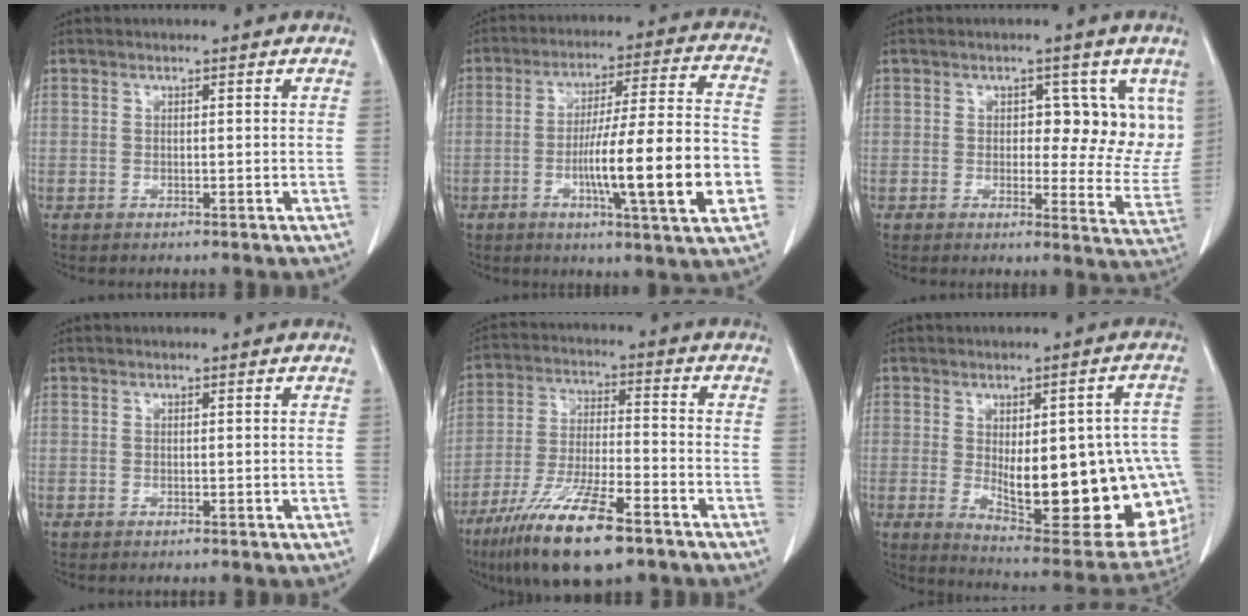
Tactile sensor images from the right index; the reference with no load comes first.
{"total": 18.1, "force": [-4.6, 0.8, 17.5], "torque": [-0.255, 0.003, -0.069]}
{"total": 9.1, "force": [2.7, 4.9, 7.2], "torque": [-0.064, 0.003, 0.033]}
{"total": 0.0}
{"total": 15.1, "force": [-9.8, 2.6, 11.2], "torque": [-0.223, -0.033, -0.174]}
{"total": 23.9, "force": [-2.9, 7.7, 22.4], "torque": [-0.221, 0.005, -0.008]}